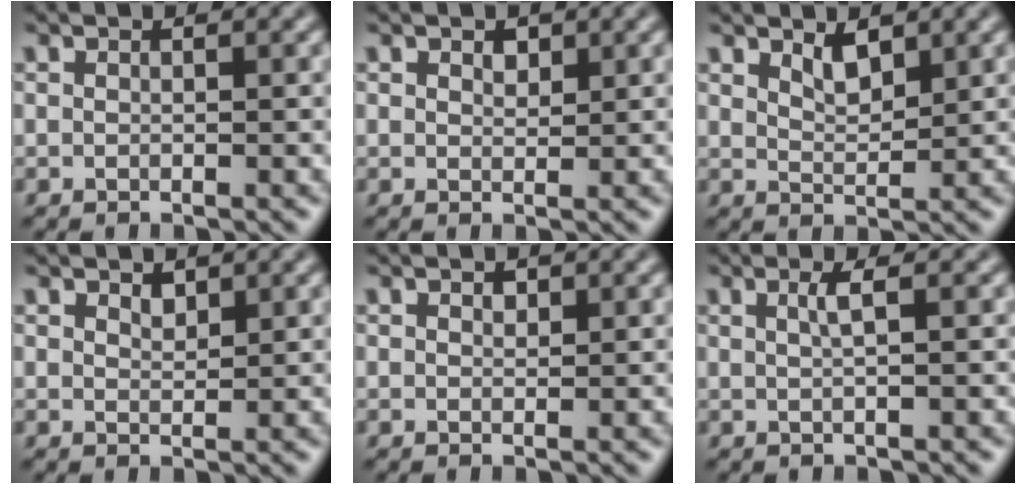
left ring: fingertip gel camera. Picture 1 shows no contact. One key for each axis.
{"total": 1.1, "fx": 0.7, "fy": 0.6, "fz": 0.5, "tx": -0.008, "ty": -0.001, "tz": 0.011}
{"total": 1.9, "fx": 1.4, "fy": 0.7, "fz": 1.2, "tx": -0.021, "ty": -0.004, "tz": 0.028}
{"total": 1.0, "fx": 0.8, "fy": 0.5, "fz": 0.4, "tx": -0.009, "ty": -0.002, "tz": 0.015}
{"total": 0.7, "fx": 0.4, "fy": 0.4, "fz": 0.3, "tx": -0.006, "ty": -0.003, "tz": 0.006}
{"total": 1.6, "fx": 0.5, "fy": 0.4, "fz": 1.5, "tx": -0.025, "ty": 0.001, "tz": 0.005}